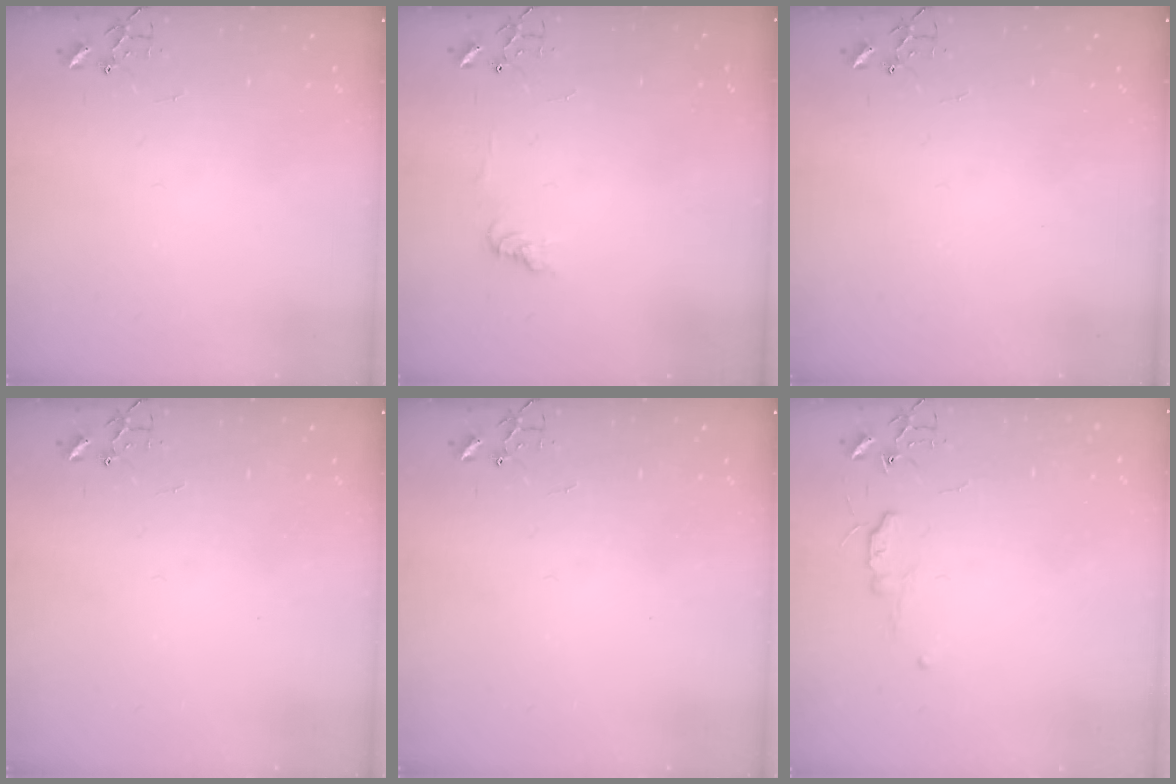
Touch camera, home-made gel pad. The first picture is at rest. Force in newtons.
{"total": 5.3, "press": 5.3, "slide": 0.2}
{"total": 0.0}
{"total": 0.0}
{"total": 0.0}
{"total": 5.0, "press": 4.9, "slide": 0.6}